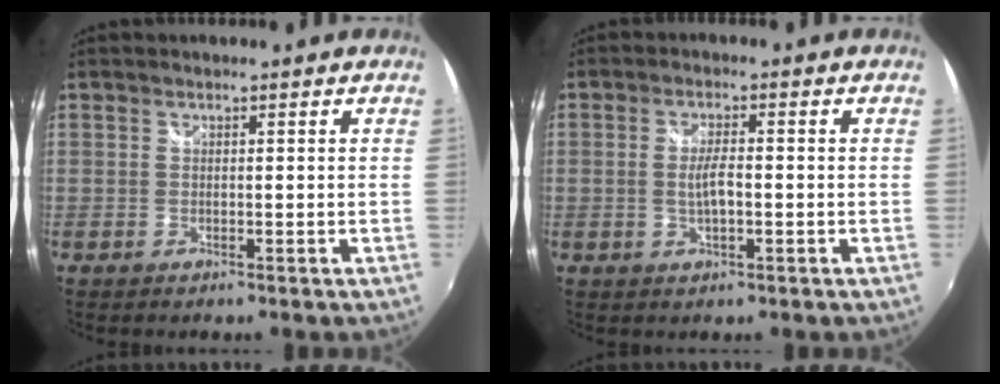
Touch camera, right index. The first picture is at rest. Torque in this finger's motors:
{"motor_torque": [0.30, 0.35, 0.26, 0.05]}